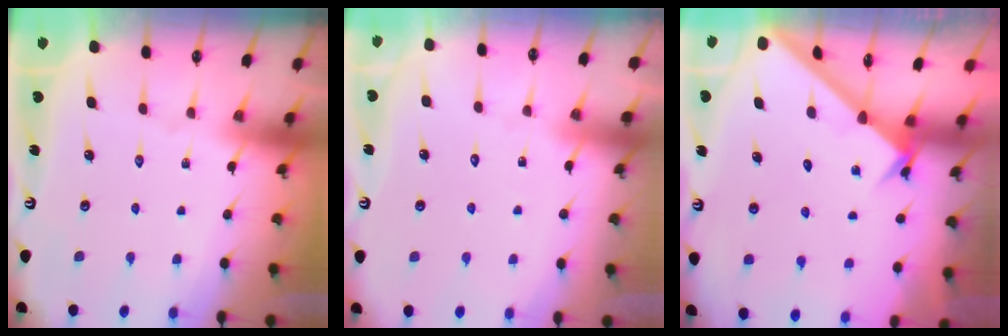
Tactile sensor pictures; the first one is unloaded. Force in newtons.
{"total": 4.9, "press": 4.9, "slide": 0.5}
{"total": 2.2, "press": 2.2, "slide": 0.2}